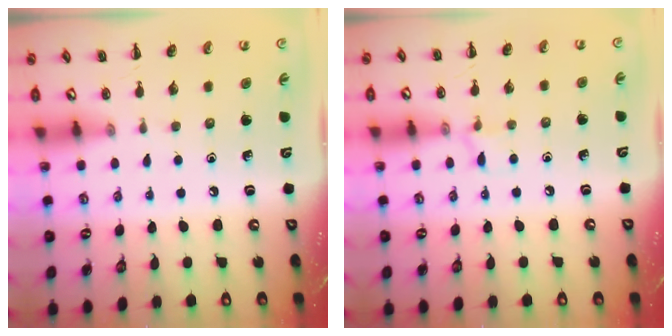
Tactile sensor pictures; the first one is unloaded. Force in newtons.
{"total": 5.8, "press": 5.6, "slide": 1.8}